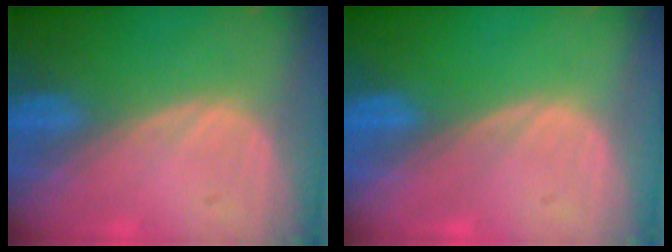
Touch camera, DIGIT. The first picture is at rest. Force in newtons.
{"total": 0.0}